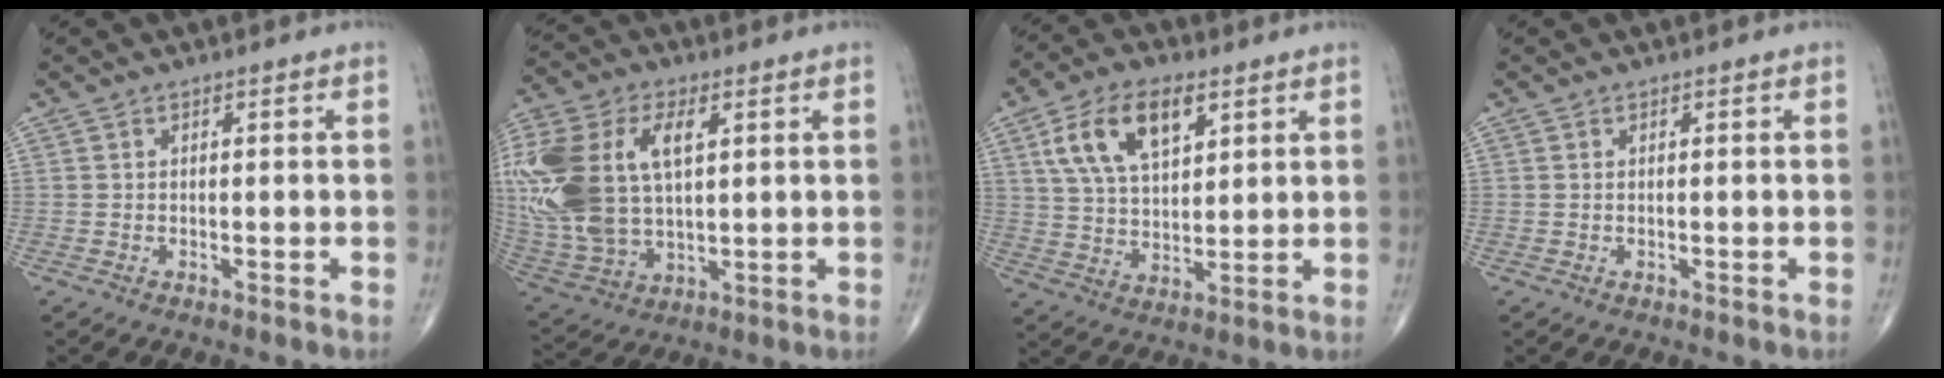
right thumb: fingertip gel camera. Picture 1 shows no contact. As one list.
[{"total": 25.0, "force": [5.3, 14.4, 19.7], "torque": [-0.458, 0.007, 0.105]}, {"total": 13.2, "force": [5.8, 6.9, 9.7], "torque": [-0.165, -0.009, 0.109]}, {"total": 0.0}]